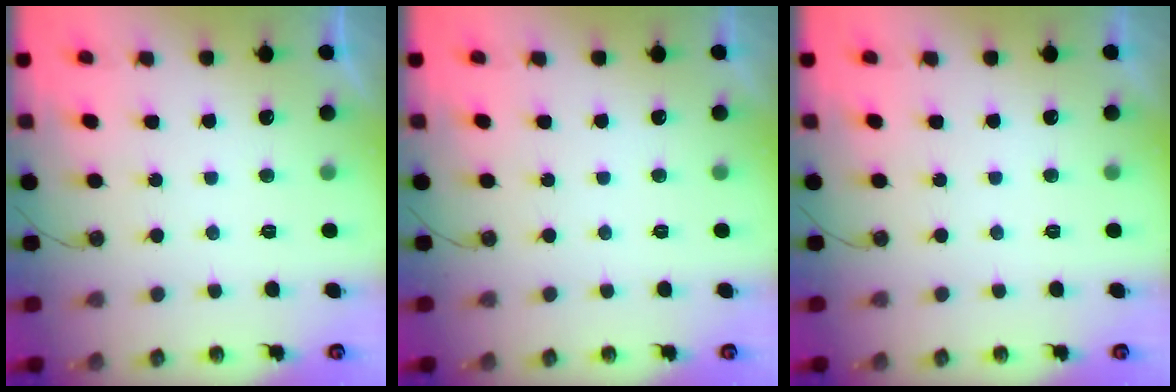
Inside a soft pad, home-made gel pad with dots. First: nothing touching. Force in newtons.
{"total": 0.0}
{"total": 0.0}